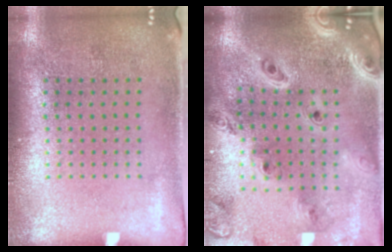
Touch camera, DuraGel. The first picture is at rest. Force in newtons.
{"total": 2.8, "press": 2.4, "slide": 1.4}